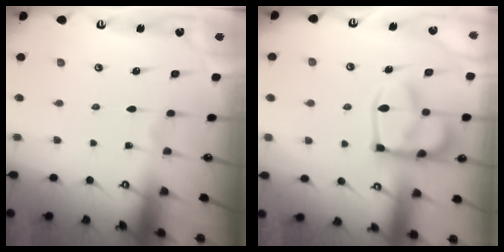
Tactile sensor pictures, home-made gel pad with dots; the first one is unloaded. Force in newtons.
{"total": 15.5, "press": 15.4, "slide": 1.3}